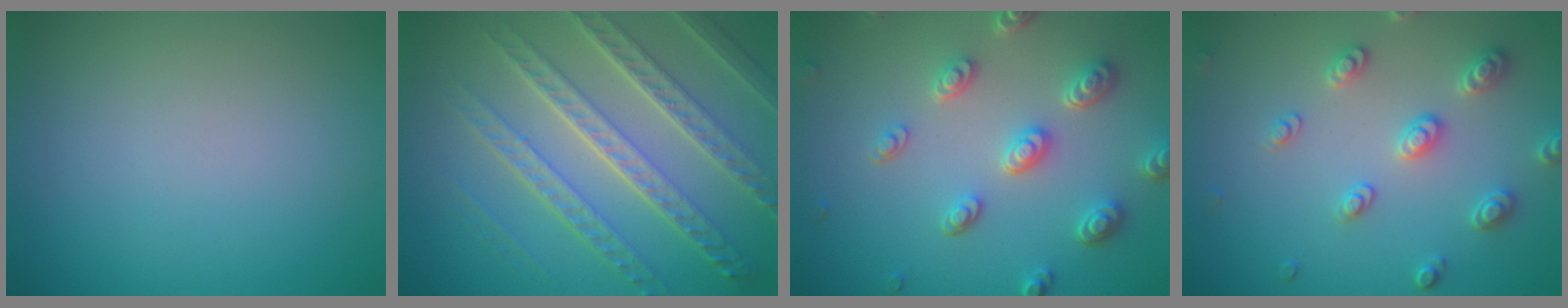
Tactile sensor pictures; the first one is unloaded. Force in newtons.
{"total": 7.9, "press": 5.5, "slide": 5.6}
{"total": 4.7, "press": 3.8, "slide": 2.8}
{"total": 3.2, "press": 3.0, "slide": 0.9}